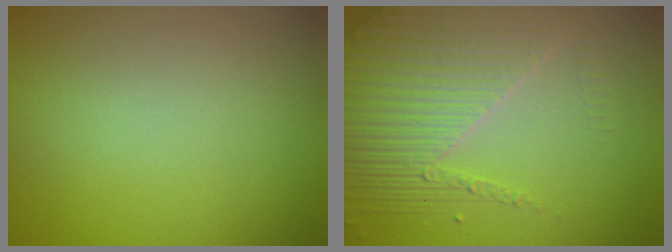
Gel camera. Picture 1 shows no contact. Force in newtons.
{"total": 4.0, "press": 3.8, "slide": 1.2}